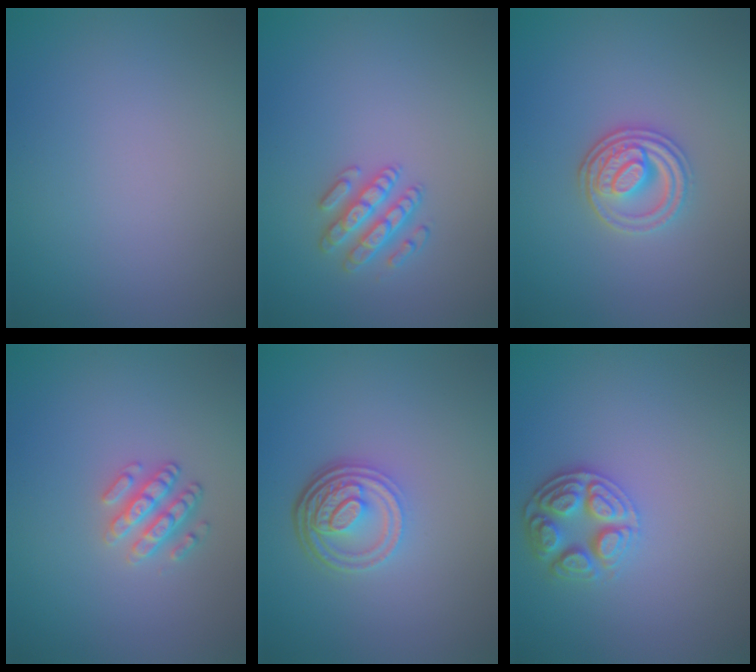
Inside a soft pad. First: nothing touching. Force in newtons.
{"total": 2.6, "press": 2.6, "slide": 0.5}
{"total": 3.4, "press": 3.0, "slide": 1.7}
{"total": 2.5, "press": 2.3, "slide": 0.9}
{"total": 4.9, "press": 3.5, "slide": 3.4}
{"total": 3.4, "press": 3.0, "slide": 1.6}